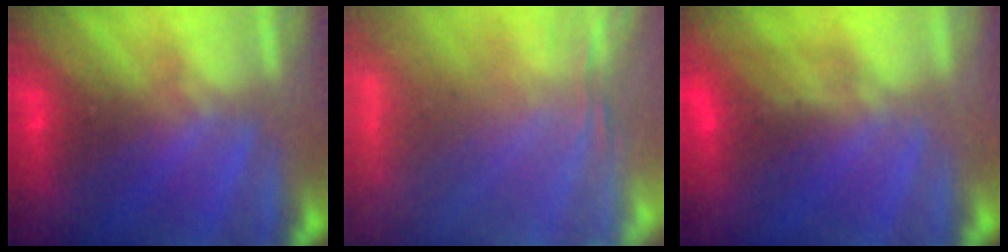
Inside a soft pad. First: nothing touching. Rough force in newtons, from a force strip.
{"total": 7.3}
{"total": 1.2}